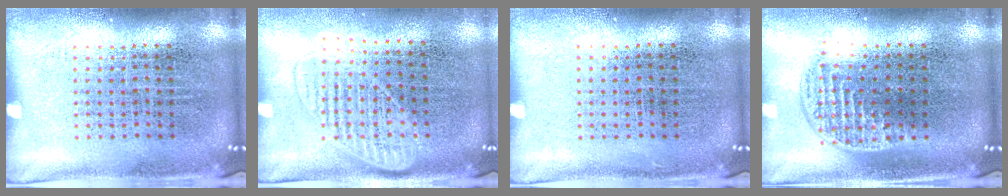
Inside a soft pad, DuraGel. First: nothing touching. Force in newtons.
{"total": 1.4, "press": 1.2, "slide": 0.6}
{"total": 0.0}
{"total": 1.2, "press": 1.0, "slide": 0.6}